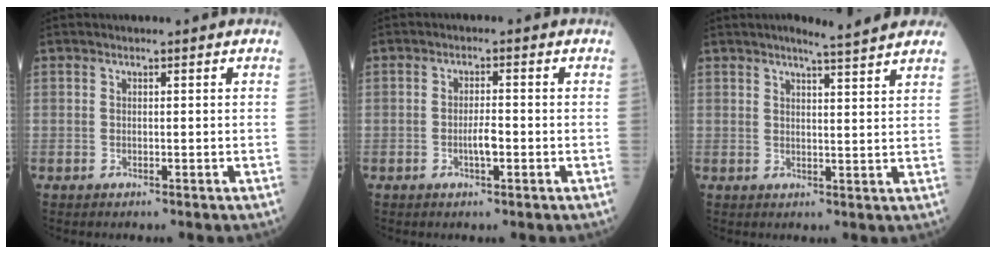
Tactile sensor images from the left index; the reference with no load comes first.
{"total": 2.4, "force": [-1.0, 0.4, 2.2], "torque": [-0.037, -0.001, -0.018]}
{"total": 7.4, "force": [6.5, -0.3, 3.6], "torque": [-0.056, 0.004, 0.071]}